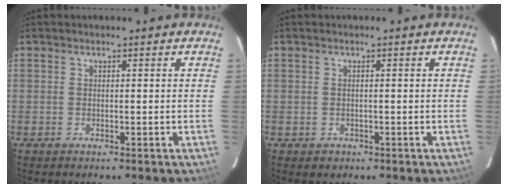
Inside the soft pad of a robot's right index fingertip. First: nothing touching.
{"total": 1.3, "force": [-0.5, 1.2, 0.2], "torque": [-0.002, 0.004, -0.002]}